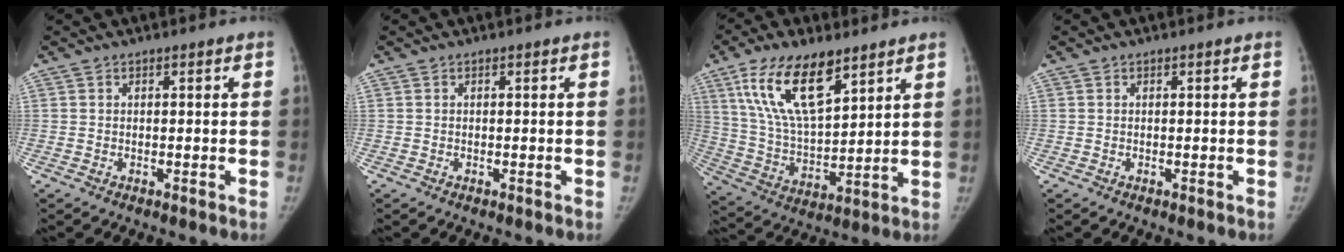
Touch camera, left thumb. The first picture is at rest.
{"total": 0.0}
{"total": 16.9, "force": [9.5, 7.0, 12.1], "torque": [-0.200, -0.037, 0.185]}
{"total": 0.0}